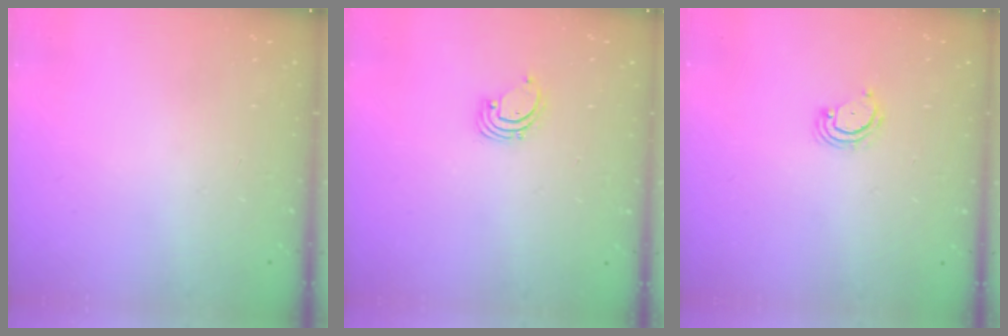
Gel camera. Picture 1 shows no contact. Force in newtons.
{"total": 1.4, "press": 1.4, "slide": 0.1}
{"total": 3.6, "press": 3.6, "slide": 0.4}